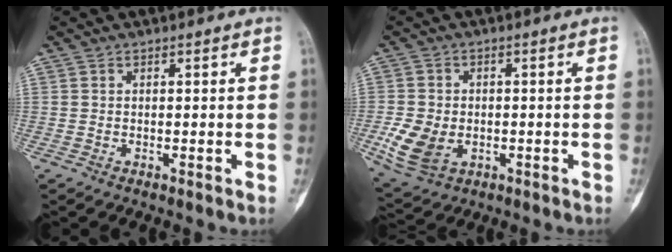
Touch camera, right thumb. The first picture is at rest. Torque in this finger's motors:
{"motor_torque": [-0.18, 0.45, 0.39, -0.69, 0.07]}